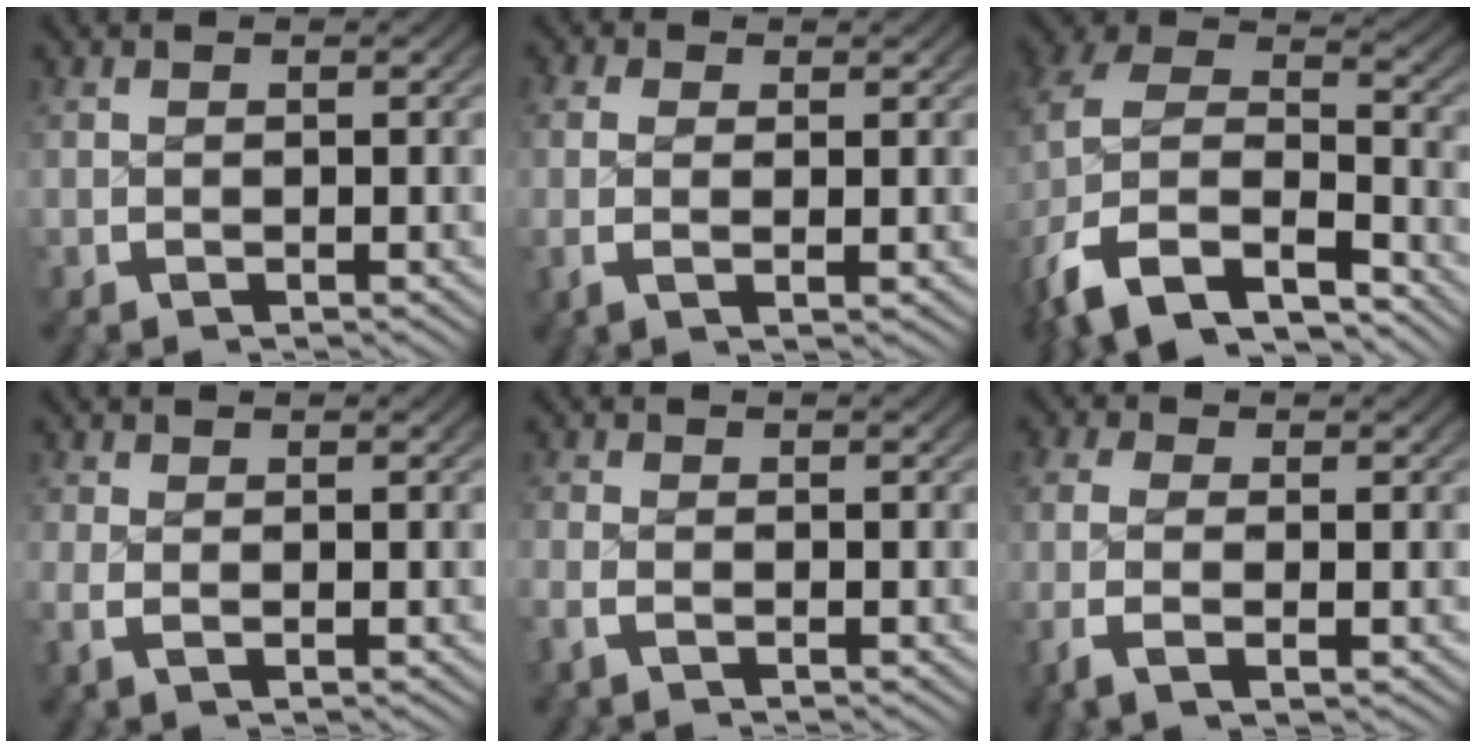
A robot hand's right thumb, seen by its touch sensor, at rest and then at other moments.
{"total": 2.1, "force": [0.3, 0.7, 1.9], "torque": [-0.039, -0.005, 0.006]}
{"total": 15.3, "force": [-4.8, 11.6, 8.8], "torque": [-0.229, -0.066, -0.067]}
{"total": 1.0, "force": [0.2, 0.4, 0.9], "torque": [-0.022, -0.007, 0.006]}
{"total": 1.0, "force": [-0.7, 0.5, 0.6], "torque": [-0.018, -0.002, -0.015]}
{"total": 3.1, "force": [-0.3, 1.5, 2.8], "torque": [-0.067, -0.010, -0.002]}